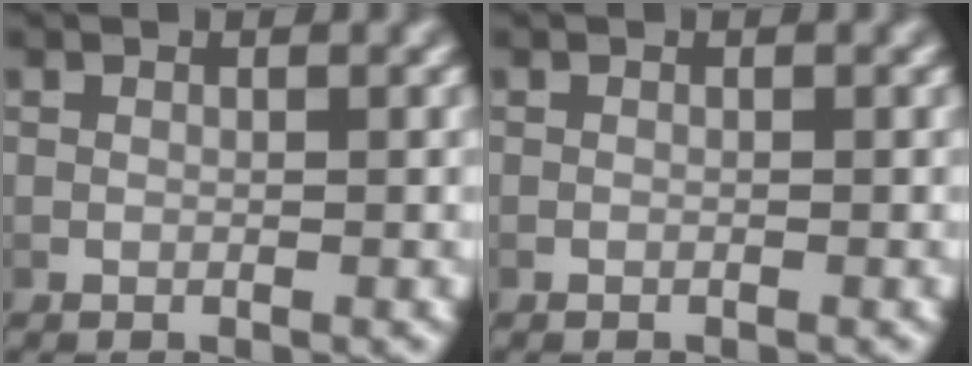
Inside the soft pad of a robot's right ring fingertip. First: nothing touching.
{"total": 0.0}